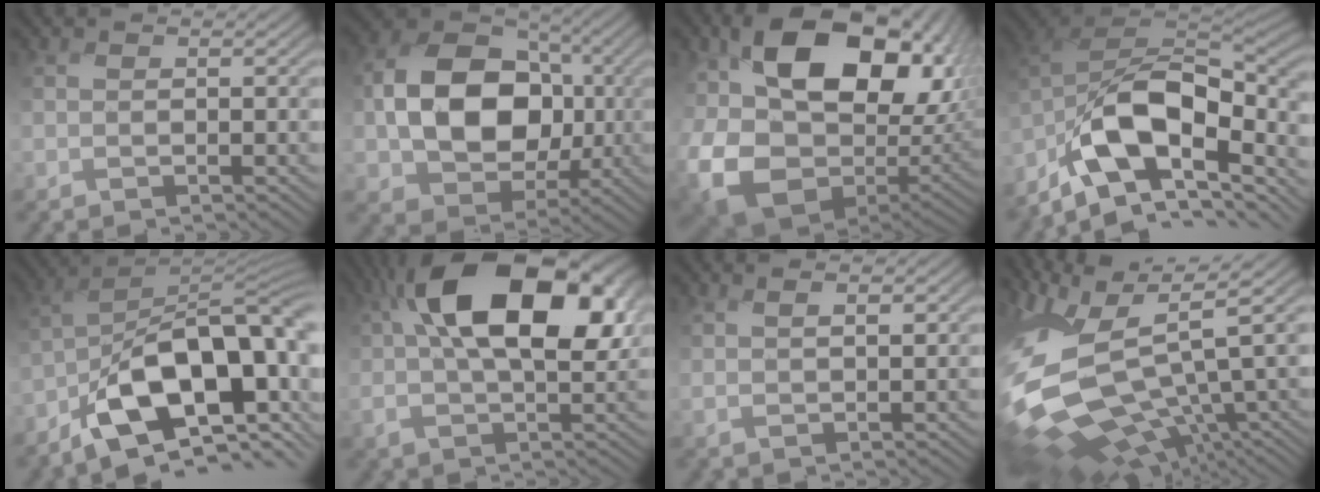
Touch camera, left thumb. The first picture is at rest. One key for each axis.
{"total": 13.5, "fx": -0.6, "fy": 10.5, "fz": 8.5, "tx": -0.156, "ty": -0.007, "tz": -0.010}
{"total": 18.8, "fx": 0.5, "fy": 13.0, "fz": 13.6, "tx": -0.294, "ty": -0.024, "tz": 0.024}
{"total": 14.6, "fx": -7.2, "fy": 7.3, "fz": 10.3, "tx": -0.182, "ty": 0.001, "tz": -0.151}
{"total": 14.4, "fx": -5.8, "fy": 7.1, "fz": 11.1, "tx": -0.166, "ty": -0.003, "tz": -0.127}
{"total": 16.5, "fx": 4.3, "fy": 8.4, "fz": 13.6, "tx": -0.229, "ty": 0.024, "tz": 0.055}
{"total": 2.6, "fx": 1.3, "fy": 0.7, "fz": 2.1, "tx": -0.033, "ty": 0.000, "tz": 0.021}
{"total": 16.0, "fx": -1.3, "fy": 8.1, "fz": 13.8, "tx": -0.311, "ty": -0.031, "tz": 0.000}